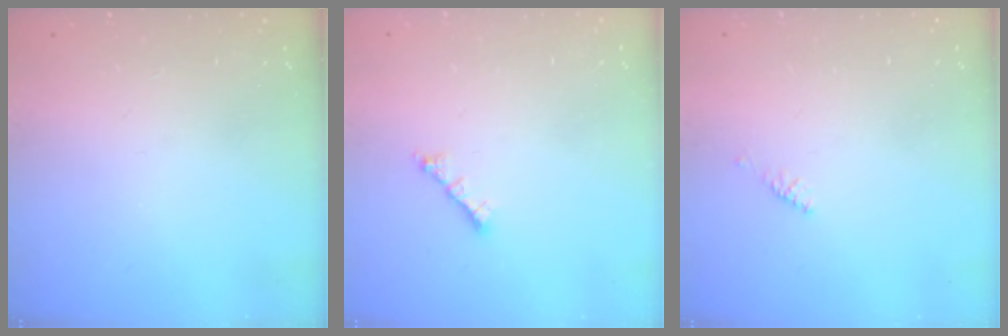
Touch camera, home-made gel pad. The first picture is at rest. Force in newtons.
{"total": 1.8, "press": 1.7, "slide": 0.6}
{"total": 2.4, "press": 2.3, "slide": 0.7}